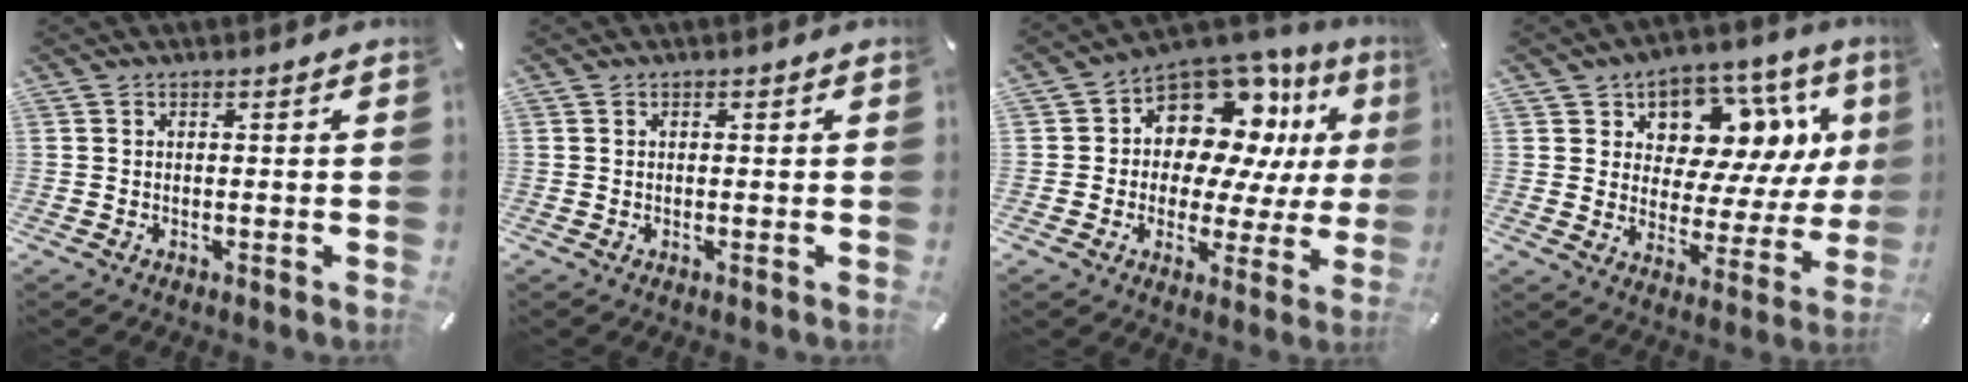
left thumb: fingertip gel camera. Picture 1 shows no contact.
{"total": 0.5, "force": [0.1, 0.4, 0.3], "torque": [-0.005, 0.003, 0.000]}
{"total": 15.3, "force": [7.7, 10.4, 8.1], "torque": [-0.144, -0.061, 0.139]}
{"total": 10.7, "force": [5.9, 7.6, 4.7], "torque": [-0.065, -0.058, 0.103]}